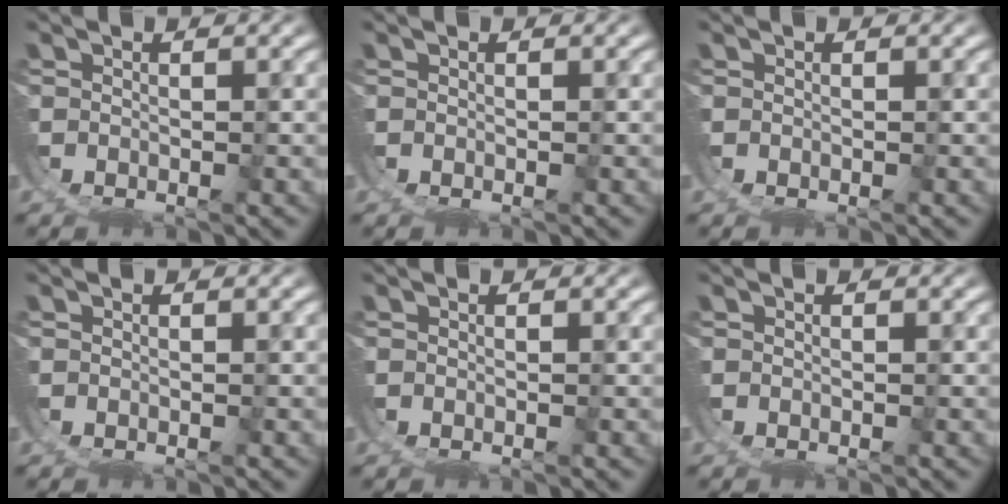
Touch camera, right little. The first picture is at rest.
{"total": 0.0}
{"total": 0.0}
{"total": 0.0}
{"total": 0.0}
{"total": 0.0}